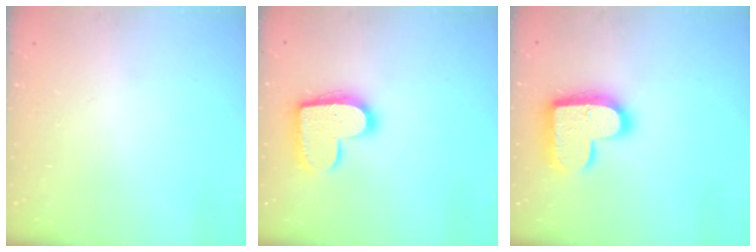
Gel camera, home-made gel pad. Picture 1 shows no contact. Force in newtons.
{"total": 15.3, "press": 15.3, "slide": 1.1}
{"total": 17.6, "press": 17.5, "slide": 1.0}